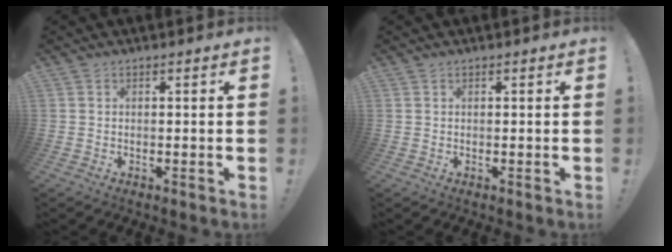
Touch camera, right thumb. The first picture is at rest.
{"total": 0.0}